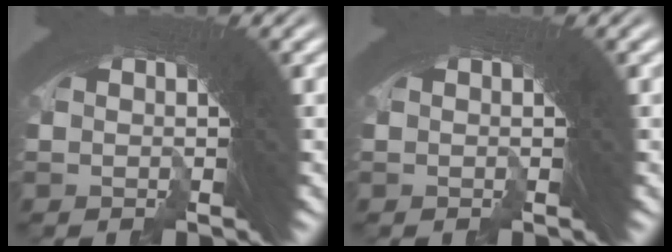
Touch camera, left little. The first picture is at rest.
{"total": 0.0}